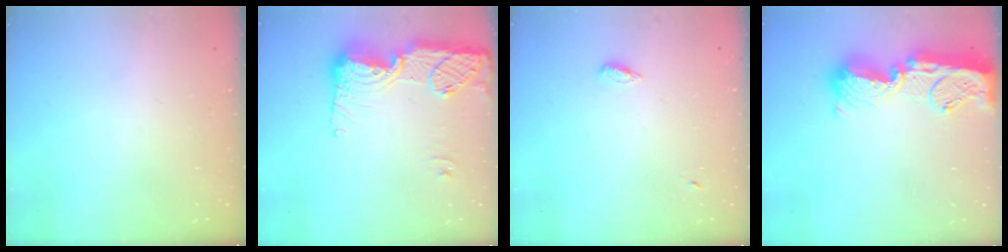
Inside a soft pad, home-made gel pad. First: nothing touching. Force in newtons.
{"total": 16.5, "press": 16.5, "slide": 1.1}
{"total": 3.1, "press": 3.0, "slide": 0.7}
{"total": 16.6, "press": 16.6, "slide": 1.4}